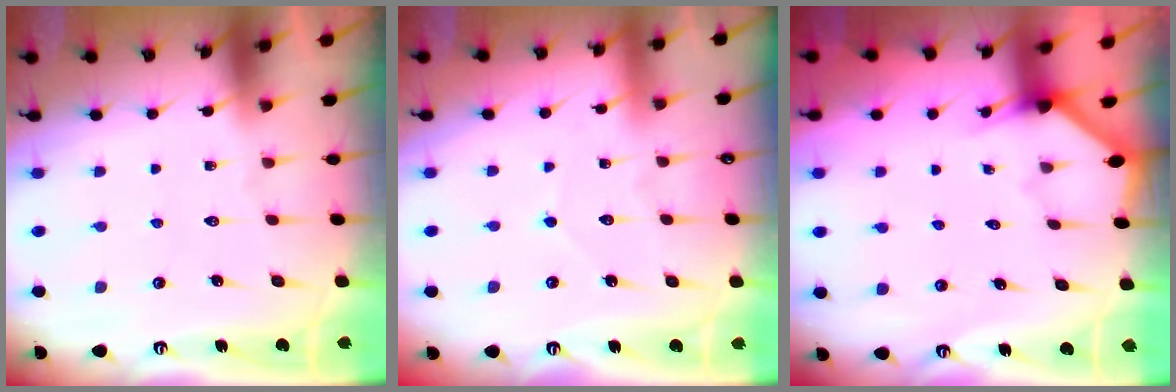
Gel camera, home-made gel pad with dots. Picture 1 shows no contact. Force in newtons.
{"total": 3.8, "press": 3.8, "slide": 0.4}
{"total": 3.3, "press": 3.2, "slide": 0.3}